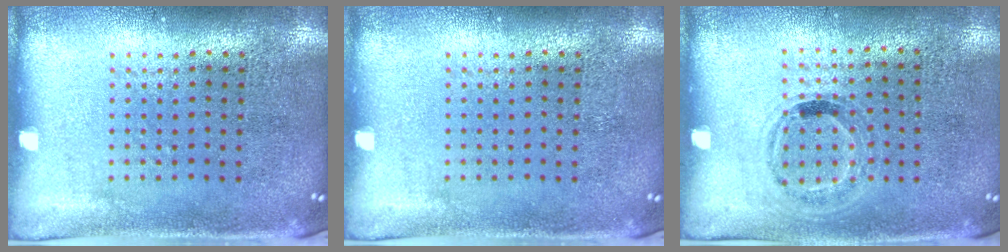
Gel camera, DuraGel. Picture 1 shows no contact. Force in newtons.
{"total": 0.0}
{"total": 0.9, "press": 0.7, "slide": 0.6}